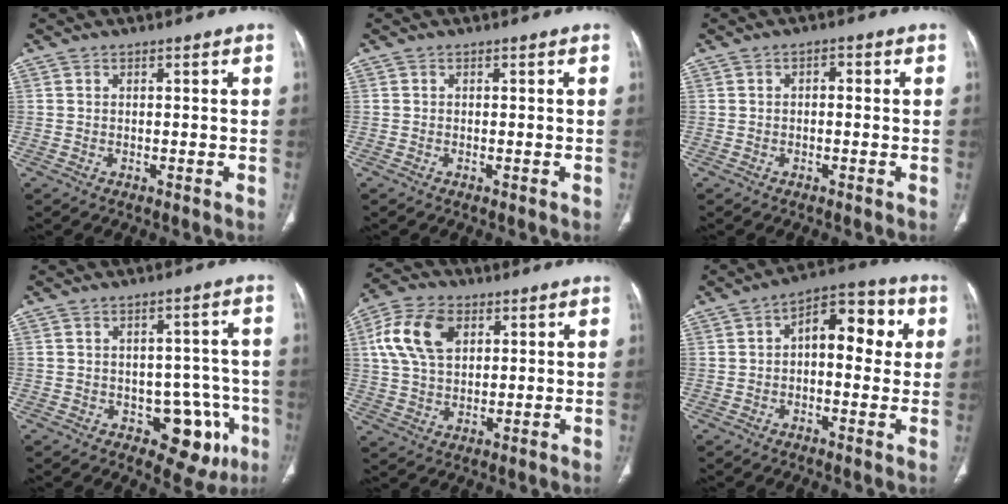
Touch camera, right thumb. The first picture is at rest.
{"total": 0.0}
{"total": 1.6, "force": [0.0, 1.0, 1.2], "torque": [-0.015, 0.008, -0.004]}
{"total": 10.2, "force": [-4.0, 6.6, 6.7], "torque": [-0.034, 0.022, -0.042]}
{"total": 12.1, "force": [3.9, 7.8, 8.3], "torque": [-0.155, 0.005, 0.073]}
{"total": 12.1, "force": [1.9, 6.7, 9.9], "torque": [-0.100, 0.028, 0.017]}